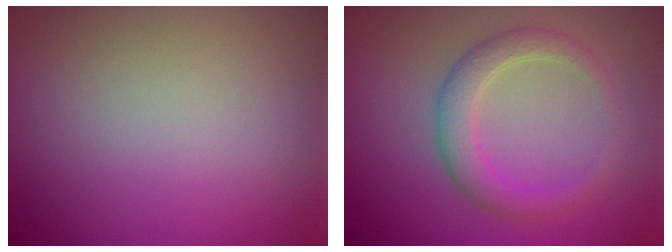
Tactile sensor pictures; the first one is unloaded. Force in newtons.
{"total": 3.1, "press": 3.1, "slide": 0.2}